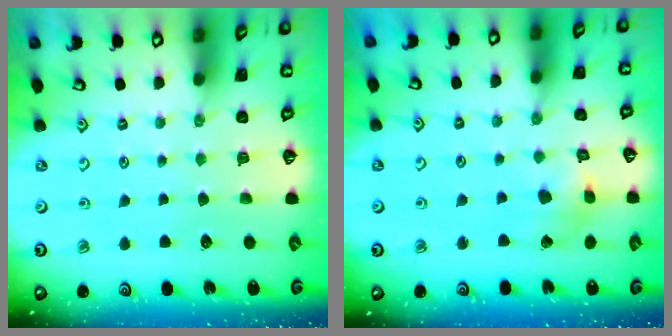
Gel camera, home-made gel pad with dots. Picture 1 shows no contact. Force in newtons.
{"total": 7.3, "press": 7.3, "slide": 0.8}